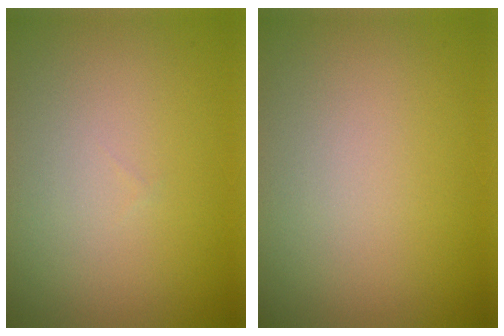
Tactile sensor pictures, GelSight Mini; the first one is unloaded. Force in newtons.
{"total": 0.0}